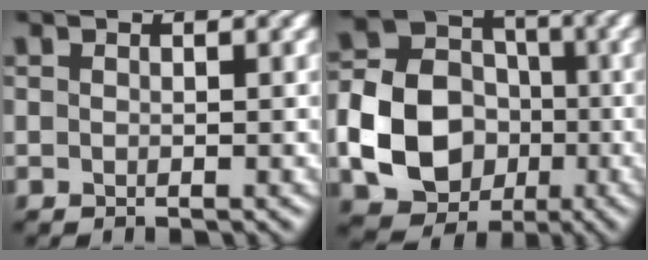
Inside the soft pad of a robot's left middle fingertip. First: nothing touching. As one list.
[{"total": 10.8, "force": [-2.2, 8.8, 5.8], "torque": [-0.114, -0.006, -0.048]}]